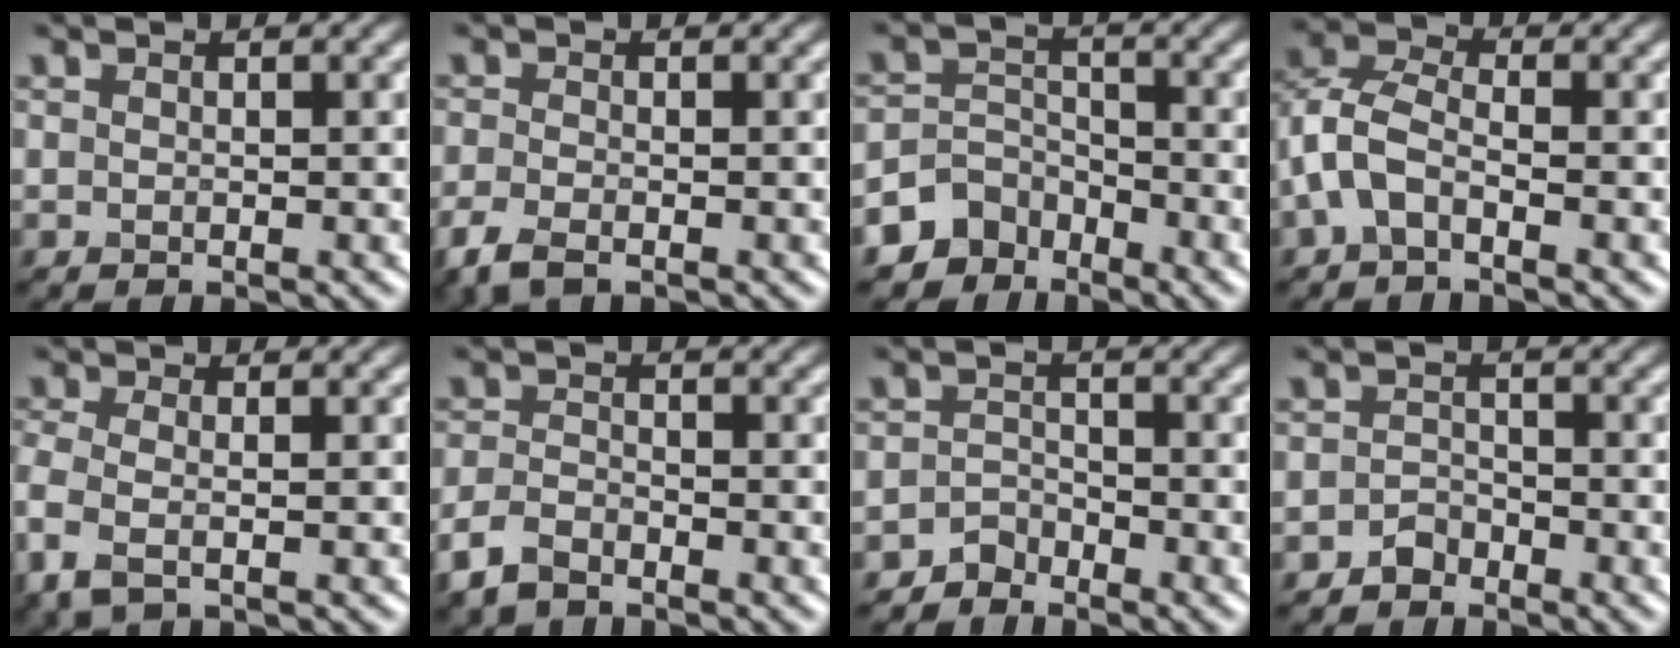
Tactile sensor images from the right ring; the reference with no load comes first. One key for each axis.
{"total": 2.6, "fx": -1.8, "fy": 0.9, "fz": 1.7, "tx": -0.041, "ty": -0.010, "tz": -0.046}
{"total": 3.9, "fx": -3.1, "fy": 2.3, "fz": 0.4, "tx": 0.001, "ty": 0.002, "tz": -0.063}
{"total": 4.1, "fx": -1.3, "fy": 2.3, "fz": 3.1, "tx": -0.078, "ty": 0.009, "tz": -0.039}
{"total": 3.3, "fx": -1.3, "fy": 1.5, "fz": 2.6, "tx": -0.073, "ty": -0.007, "tz": -0.037}
{"total": 2.6, "fx": -2.1, "fy": 1.1, "fz": 1.2, "tx": -0.029, "ty": -0.004, "tz": -0.052}
{"total": 1.8, "fx": -1.6, "fy": 0.9, "fz": 0.0, "tx": 0.005, "ty": 0.013, "tz": -0.032}
{"total": 1.5, "fx": -1.2, "fy": 0.9, "fz": 0.2, "tx": -0.001, "ty": 0.009, "tz": -0.023}